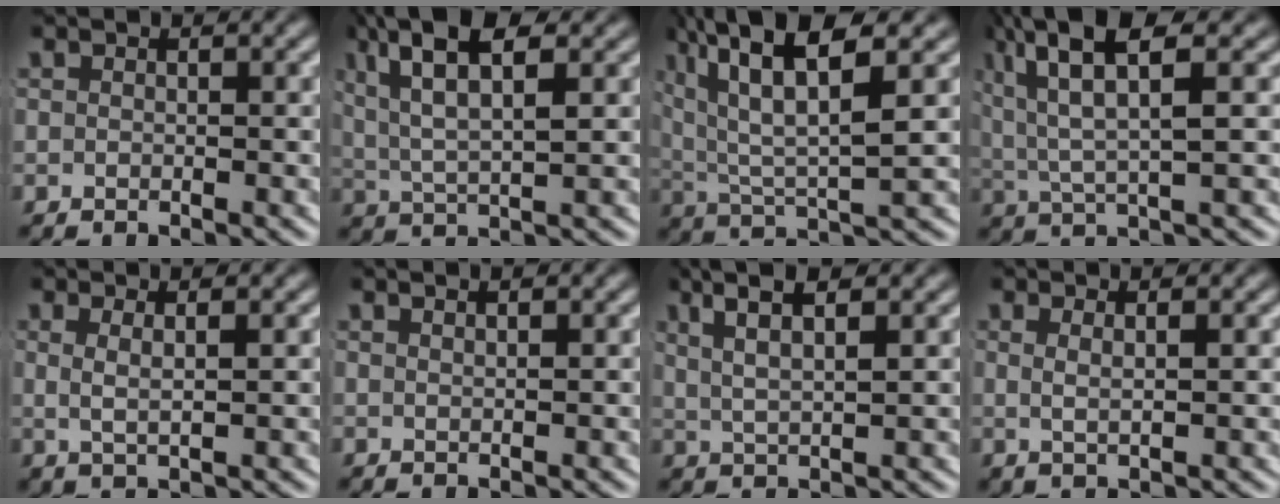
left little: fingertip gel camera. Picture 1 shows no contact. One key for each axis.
{"total": 7.0, "fx": 3.7, "fy": 2.5, "fz": 5.4, "tx": -0.104, "ty": 0.002, "tz": 0.064}
{"total": 9.1, "fx": 4.4, "fy": 3.5, "fz": 7.2, "tx": -0.141, "ty": 0.002, "tz": 0.076}
{"total": 7.3, "fx": 3.3, "fy": 2.4, "fz": 6.1, "tx": -0.117, "ty": 0.001, "tz": 0.057}
{"total": 2.2, "fx": 0.8, "fy": 0.5, "fz": 2.0, "tx": -0.035, "ty": -0.006, "tz": 0.022}
{"total": 0.9, "fx": 0.7, "fy": -0.4, "fz": 0.4, "tx": -0.005, "ty": -0.002, "tz": 0.015}
{"total": 5.1, "fx": 3.2, "fy": 1.5, "fz": 3.7, "tx": -0.064, "ty": 0.010, "tz": 0.053}
{"total": 1.4, "fx": 0.6, "fy": -0.1, "fz": 1.3, "tx": -0.023, "ty": -0.010, "tz": 0.020}